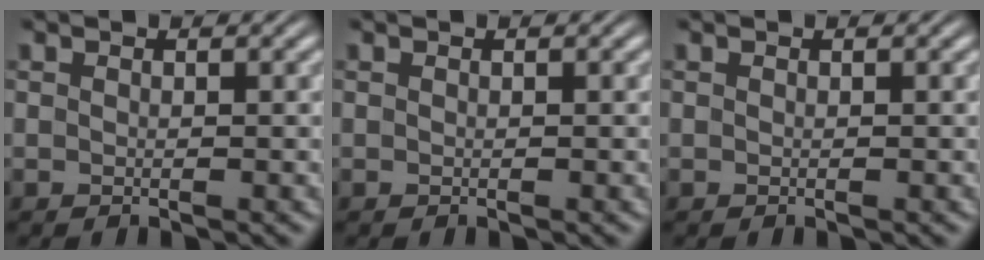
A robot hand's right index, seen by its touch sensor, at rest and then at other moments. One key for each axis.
{"total": 0.0}
{"total": 0.0}